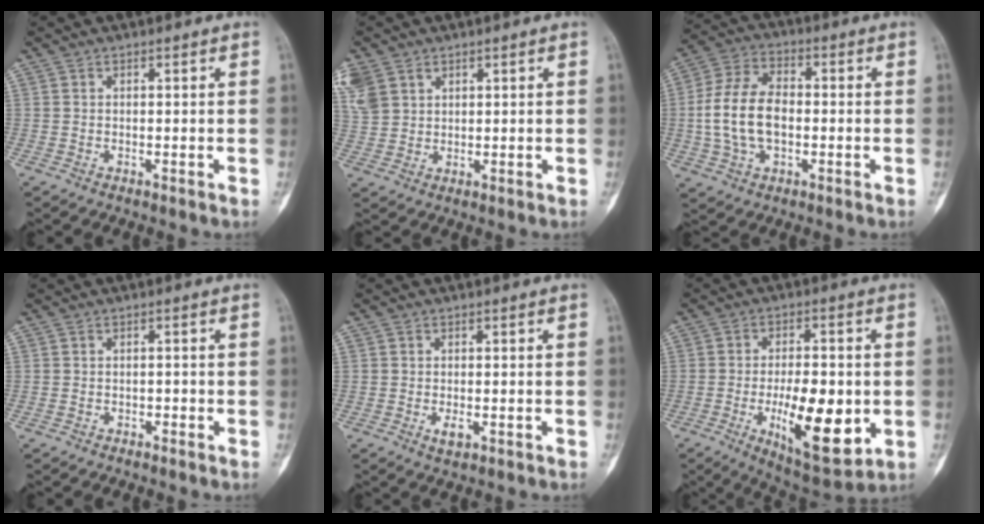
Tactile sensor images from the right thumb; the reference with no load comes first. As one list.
[{"total": 8.9, "force": [4.2, 6.9, 3.8], "torque": [-0.097, 0.007, 0.094]}, {"total": 12.8, "force": [-1.1, 8.1, 9.9], "torque": [-0.191, 0.024, -0.025]}, {"total": 0.8, "force": [-0.5, 0.6, 0.2], "torque": [-0.007, 0.004, -0.012]}, {"total": 2.1, "force": [-0.6, 1.1, 1.7], "torque": [-0.028, -0.002, -0.009]}, {"total": 16.3, "force": [-3.4, 6.6, 14.5], "torque": [-0.208, -0.007, -0.042]}]